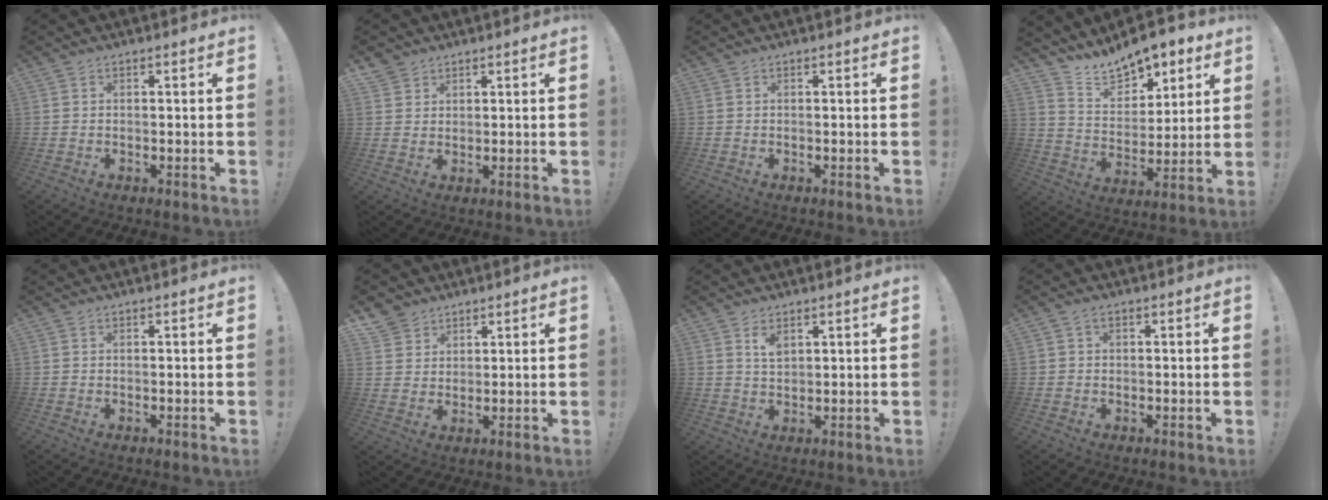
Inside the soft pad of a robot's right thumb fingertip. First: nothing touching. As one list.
[{"total": 3.2, "force": [2.6, 1.9, 0.4], "torque": [0.000, -0.016, 0.048]}, {"total": 0.0}, {"total": 12.1, "force": [10.4, 5.2, 3.5], "torque": [-0.063, -0.081, 0.189]}, {"total": 0.0}, {"total": 5.3, "force": [4.1, 3.4, 0.4], "torque": [-0.005, -0.029, 0.079]}, {"total": 3.8, "force": [2.3, 1.8, 2.3], "torque": [-0.028, -0.015, 0.038]}, {"total": 1.1, "force": [0.1, 0.8, 0.7], "torque": [-0.022, 0.008, 0.003]}]